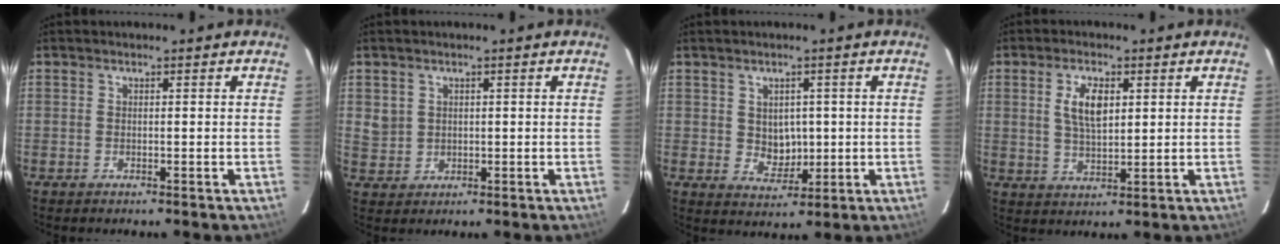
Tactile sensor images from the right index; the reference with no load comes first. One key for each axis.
{"total": 3.3, "fx": 1.0, "fy": 3.1, "fz": 0.7, "tx": -0.009, "ty": 0.008, "tz": 0.027}
{"total": 4.8, "fx": 0.6, "fy": 4.1, "fz": 2.4, "tx": -0.039, "ty": 0.001, "tz": 0.020}
{"total": 6.2, "fx": 1.9, "fy": 2.8, "fz": 5.2, "tx": -0.097, "ty": 0.005, "tz": 0.038}